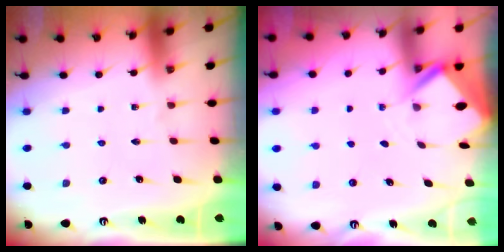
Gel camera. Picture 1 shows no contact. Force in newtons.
{"total": 2.9, "press": 2.9, "slide": 0.3}